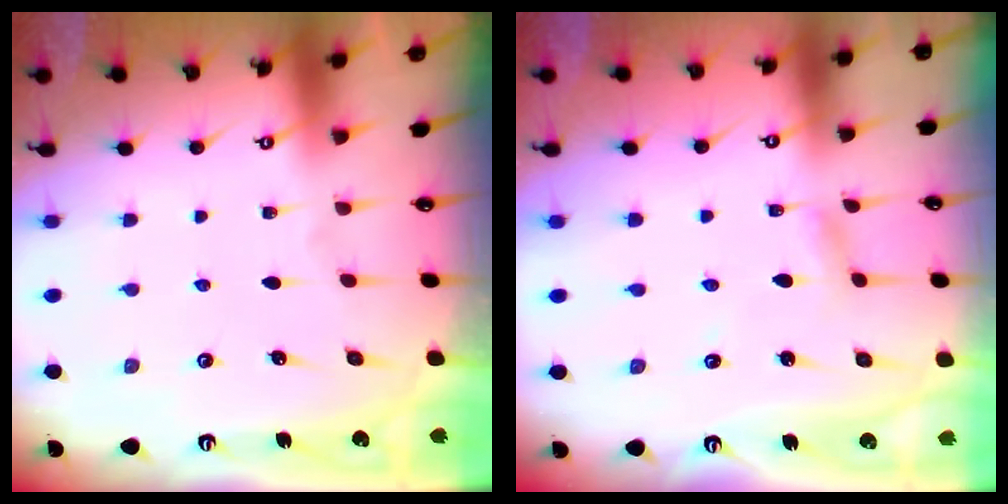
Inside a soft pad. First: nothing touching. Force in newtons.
{"total": 2.9, "press": 2.9, "slide": 0.1}